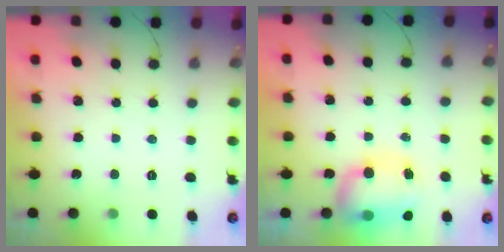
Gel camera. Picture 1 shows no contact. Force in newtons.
{"total": 9.7, "press": 9.3, "slide": 2.7}